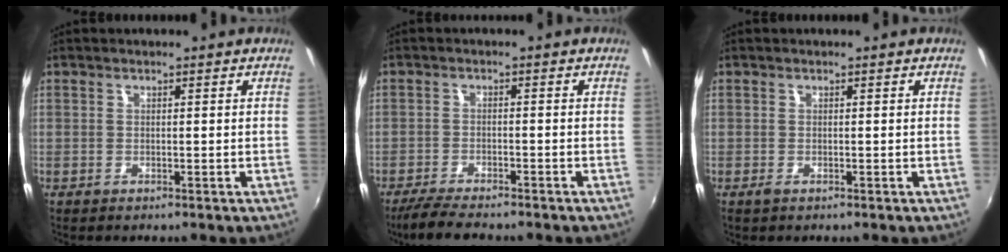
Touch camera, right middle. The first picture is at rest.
{"total": 6.4, "force": [-5.6, 0.9, 3.0], "torque": [-0.080, -0.018, -0.098]}
{"total": 0.5, "force": [-0.4, 0.2, 0.3], "torque": [-0.007, -0.002, -0.008]}